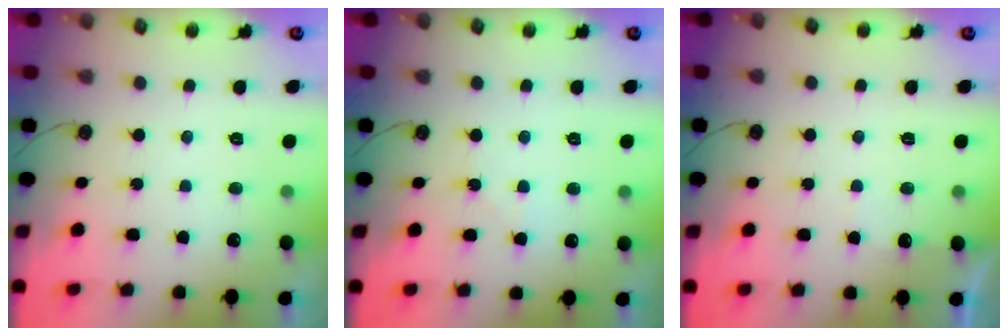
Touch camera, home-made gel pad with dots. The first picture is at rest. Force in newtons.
{"total": 4.4, "press": 4.3, "slide": 0.7}
{"total": 2.1, "press": 2.1, "slide": 0.4}